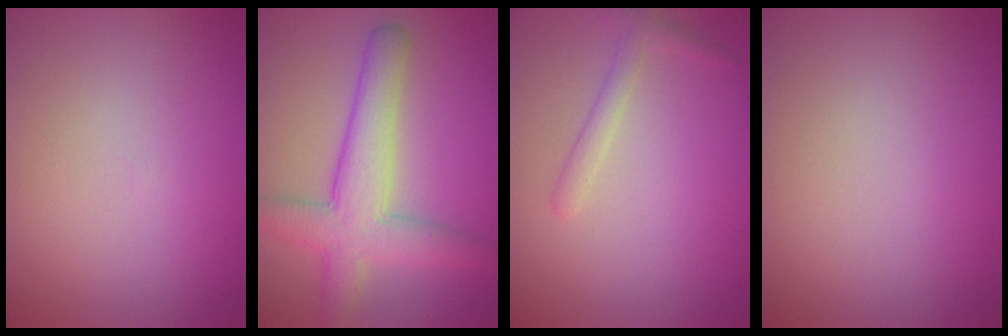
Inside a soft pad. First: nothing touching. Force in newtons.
{"total": 5.9, "press": 5.9, "slide": 0.1}
{"total": 1.5, "press": 1.5, "slide": 0.1}
{"total": 0.0}